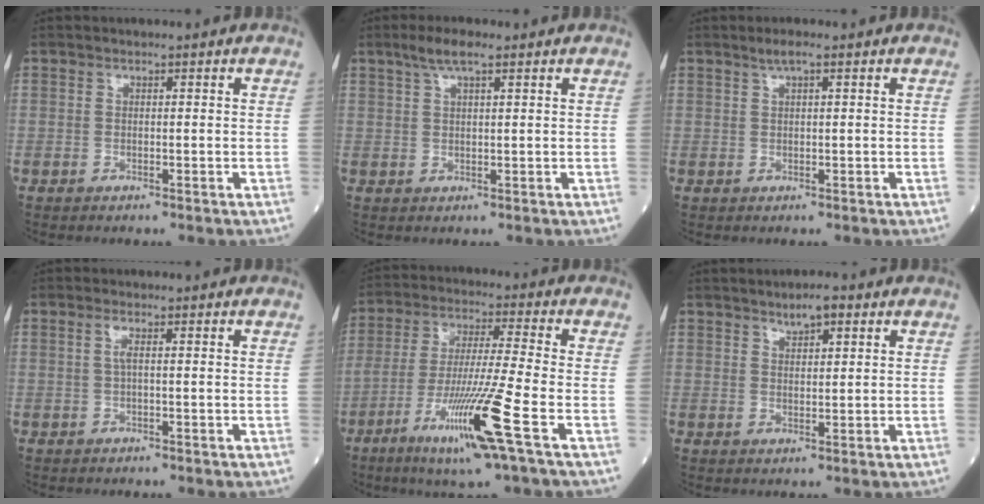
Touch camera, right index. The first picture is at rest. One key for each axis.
{"total": 3.8, "fx": 2.5, "fy": 0.6, "fz": 2.7, "tx": -0.059, "ty": 0.012, "tz": 0.051}
{"total": 1.7, "fx": 1.1, "fy": 0.0, "fz": 1.2, "tx": -0.029, "ty": 0.011, "tz": 0.022}
{"total": 1.1, "fx": 0.2, "fy": -0.1, "fz": 1.1, "tx": -0.029, "ty": 0.001, "tz": 0.003}
{"total": 13.6, "fx": -6.0, "fy": -1.4, "fz": 12.1, "tx": -0.241, "ty": -0.028, "tz": -0.110}
{"total": 3.1, "fx": 2.1, "fy": 0.8, "fz": 2.1, "tx": -0.036, "ty": 0.004, "tz": 0.037}